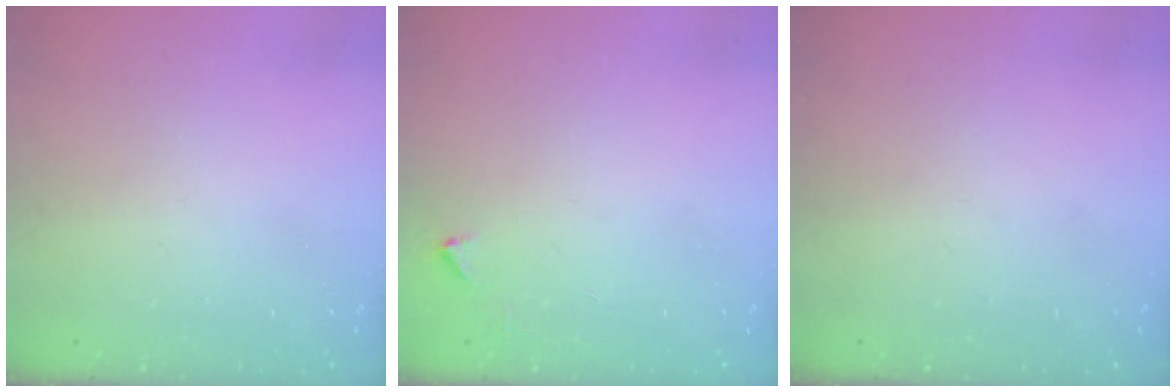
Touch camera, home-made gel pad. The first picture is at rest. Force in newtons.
{"total": 2.1, "press": 2.1, "slide": 0.3}
{"total": 0.0}